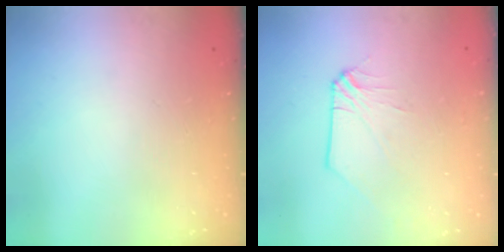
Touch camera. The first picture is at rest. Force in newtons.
{"total": 0.0}